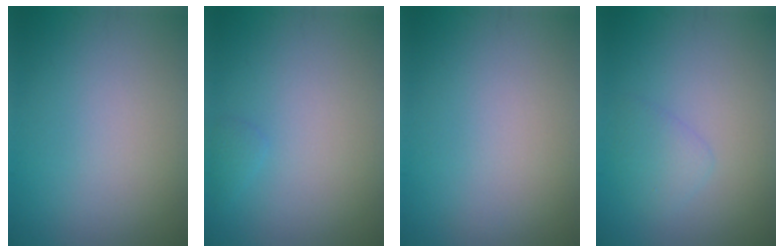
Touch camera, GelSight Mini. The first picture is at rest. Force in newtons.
{"total": 0.6, "press": 0.6, "slide": 0.0}
{"total": 0.0}
{"total": 1.6, "press": 1.6, "slide": 0.1}